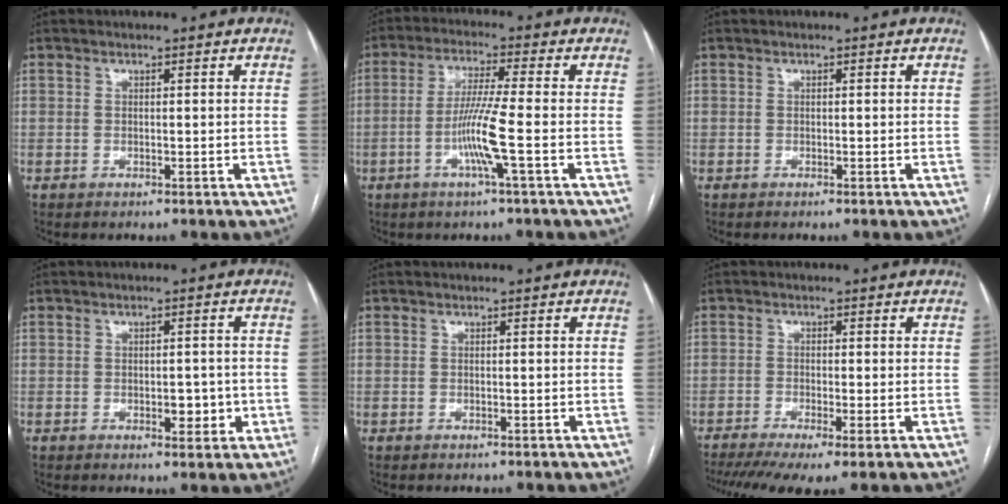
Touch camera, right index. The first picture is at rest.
{"total": 7.8, "force": [-2.3, -1.1, 7.3], "torque": [-0.144, -0.008, -0.049]}
{"total": 0.0}
{"total": 3.3, "force": [-0.8, 1.6, 2.8], "torque": [-0.035, 0.001, -0.007]}
{"total": 0.0}
{"total": 8.4, "force": [-5.4, 1.3, 6.3], "torque": [-0.107, -0.013, -0.093]}